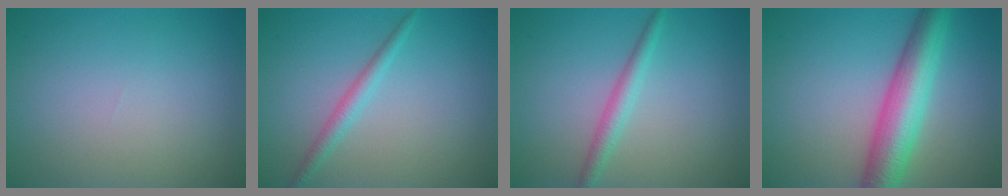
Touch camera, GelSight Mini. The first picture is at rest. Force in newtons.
{"total": 1.8, "press": 1.8, "slide": 0.1}
{"total": 2.1, "press": 2.1, "slide": 0.1}
{"total": 7.1, "press": 7.1, "slide": 0.1}